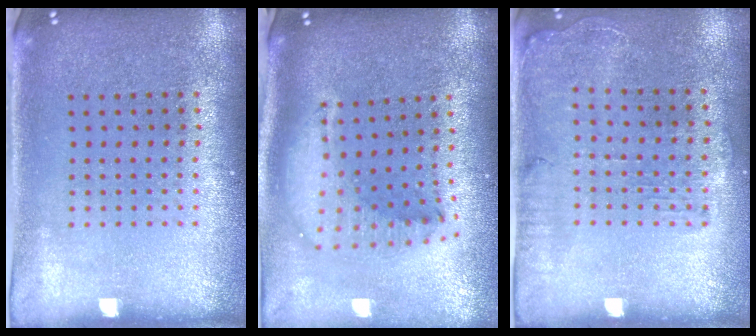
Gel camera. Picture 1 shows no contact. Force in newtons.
{"total": 2.0, "press": 1.6, "slide": 1.2}
{"total": 1.4, "press": 1.3, "slide": 0.5}